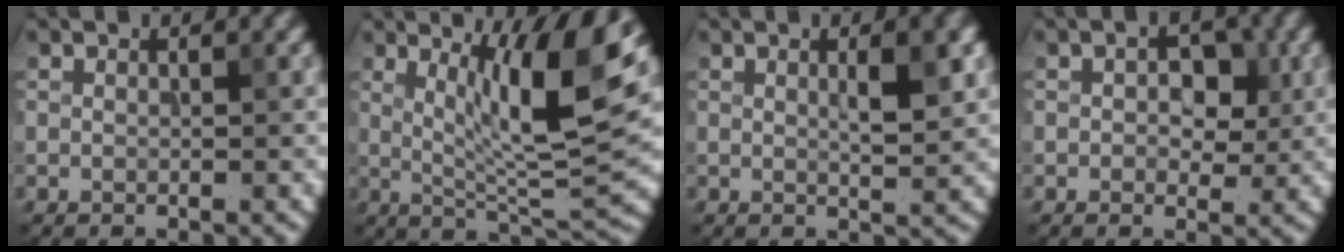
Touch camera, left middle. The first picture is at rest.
{"total": 9.4, "force": [3.0, 1.8, 8.7], "torque": [-0.132, -0.012, 0.055]}
{"total": 3.2, "force": [0.8, 0.7, 3.0], "torque": [-0.044, 0.002, 0.013]}
{"total": 3.5, "force": [0.5, 2.3, 2.6], "torque": [-0.031, 0.000, 0.003]}